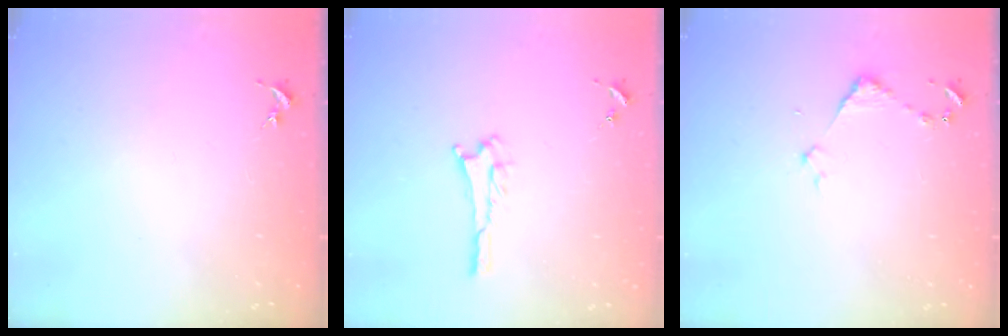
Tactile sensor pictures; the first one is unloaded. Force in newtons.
{"total": 2.8, "press": 2.8, "slide": 0.3}
{"total": 2.9, "press": 2.9, "slide": 0.3}